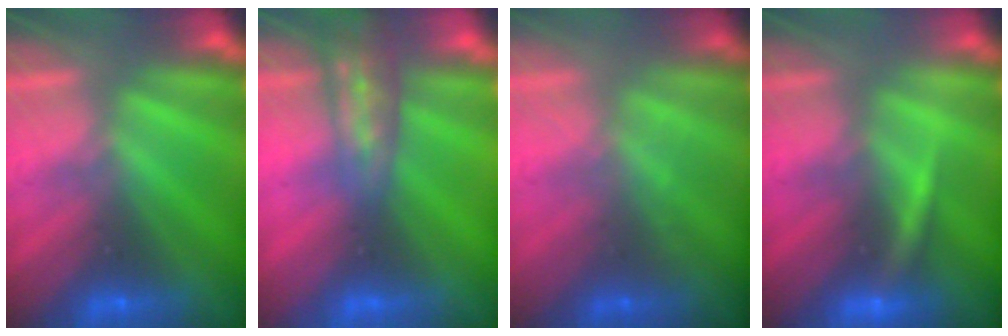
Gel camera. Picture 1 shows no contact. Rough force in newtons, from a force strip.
{"total": 2.7}
{"total": 1.4}
{"total": 3.0}